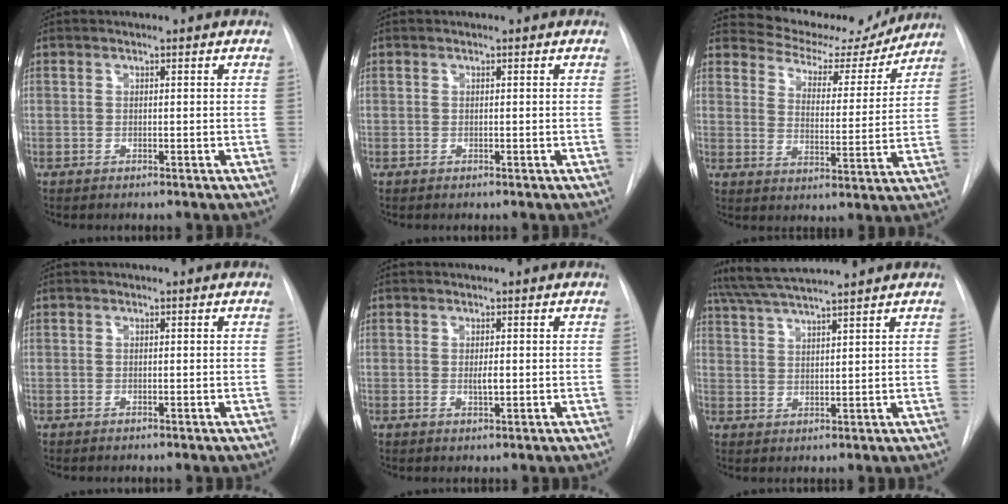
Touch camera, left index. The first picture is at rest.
{"total": 0.0}
{"total": 13.3, "force": [12.5, 4.0, 2.2], "torque": [-0.022, -0.015, 0.164]}
{"total": 0.0}
{"total": 1.2, "force": [-0.1, 0.4, 1.2], "torque": [-0.023, -0.006, -0.002]}
{"total": 9.4, "force": [8.4, -1.2, 3.9], "torque": [-0.076, 0.017, 0.145]}